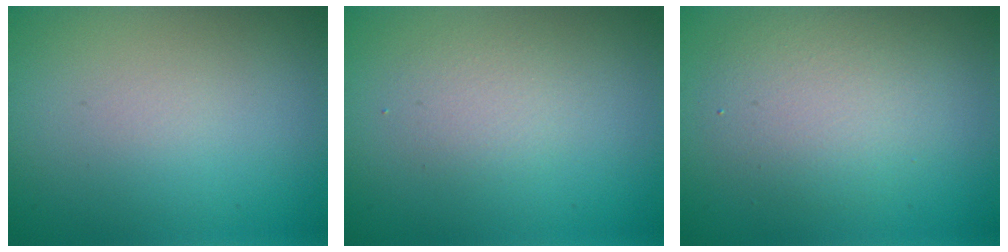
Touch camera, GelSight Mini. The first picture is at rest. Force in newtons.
{"total": 1.6, "press": 1.6, "slide": 0.1}
{"total": 4.0, "press": 4.0, "slide": 0.3}